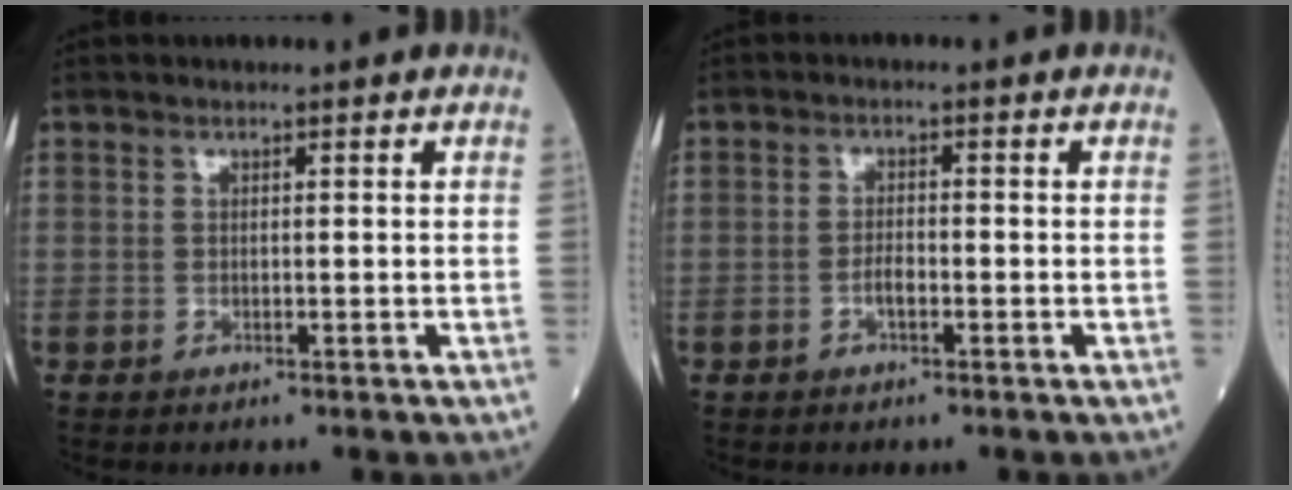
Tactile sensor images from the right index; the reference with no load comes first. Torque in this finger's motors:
{"motor_torque": [0.14, 0.04, 0.01, 0.01]}